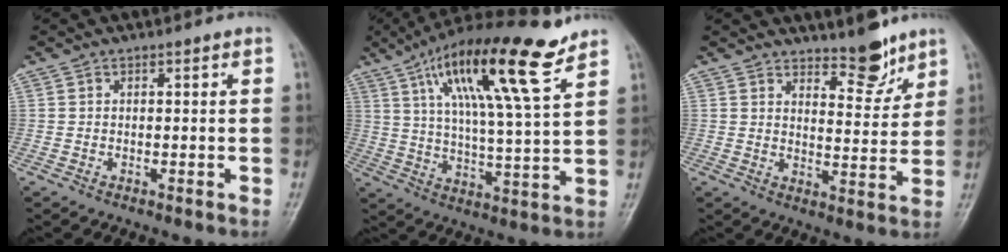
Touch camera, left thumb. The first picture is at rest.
{"total": 19.0, "force": [11.2, 3.2, 15.0], "torque": [-0.244, -0.039, 0.188]}
{"total": 7.5, "force": [6.0, 2.5, 3.8], "torque": [-0.031, -0.051, 0.093]}